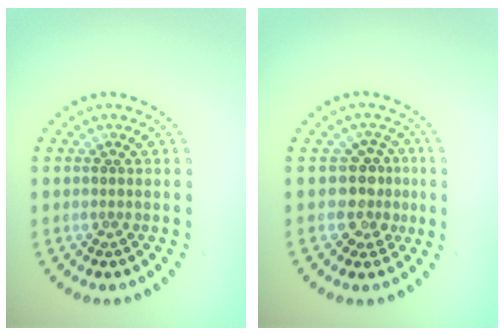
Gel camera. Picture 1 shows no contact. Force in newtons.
{"total": 2.7, "press": 2.2, "slide": 1.6}